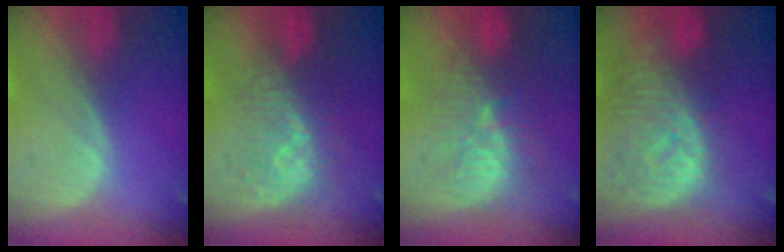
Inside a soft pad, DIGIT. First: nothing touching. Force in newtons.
{"total": 8.2, "press": 7.4, "slide": 3.5}
{"total": 9.5, "press": 9.0, "slide": 2.8}
{"total": 10.8, "press": 9.6, "slide": 4.9}